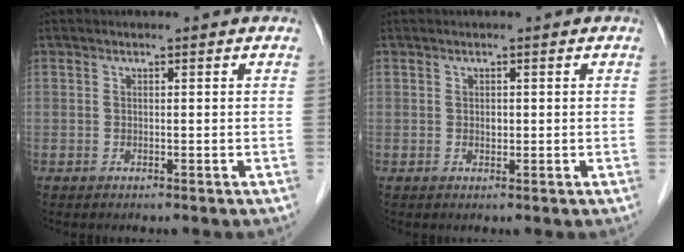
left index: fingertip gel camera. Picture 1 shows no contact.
{"total": 0.7, "force": [0.1, 0.5, 0.5], "torque": [-0.008, 0.001, 0.001]}